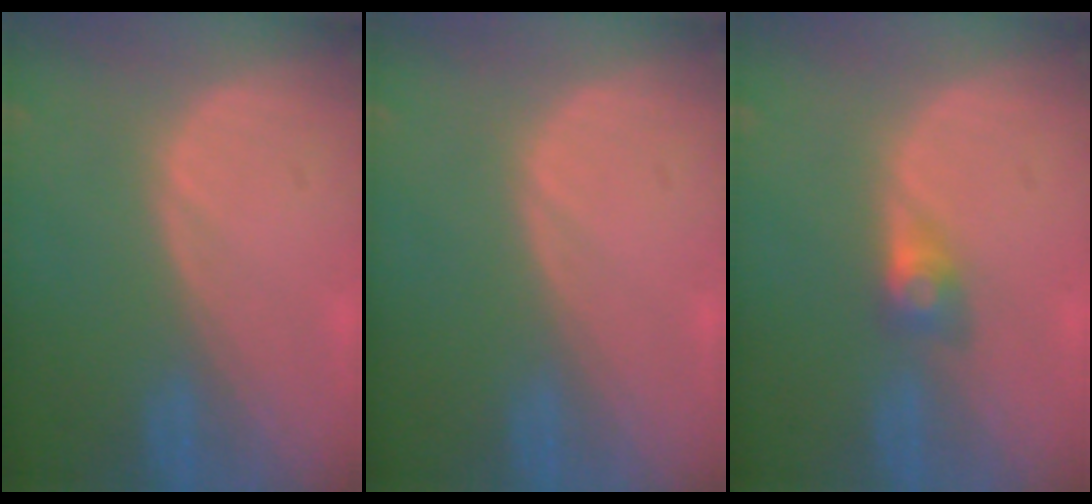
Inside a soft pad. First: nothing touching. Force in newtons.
{"total": 0.0}
{"total": 2.9, "press": 2.4, "slide": 1.5}